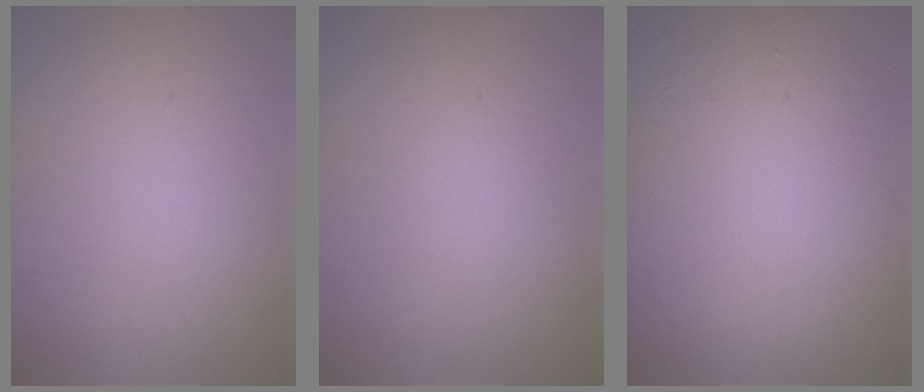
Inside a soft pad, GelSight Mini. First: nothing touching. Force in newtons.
{"total": 0.6, "press": 0.6, "slide": 0.0}
{"total": 18.7, "press": 18.7, "slide": 1.0}